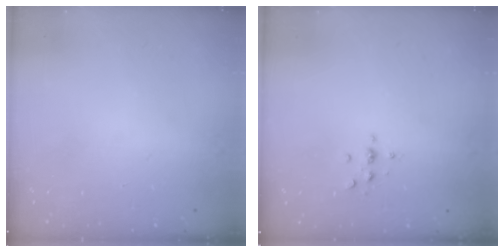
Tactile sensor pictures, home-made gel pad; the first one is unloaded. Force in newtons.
{"total": 2.2, "press": 2.1, "slide": 0.2}